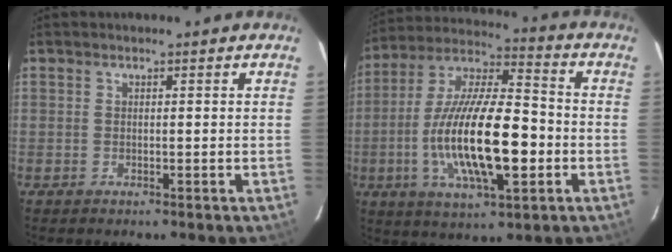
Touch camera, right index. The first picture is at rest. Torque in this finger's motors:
{"motor_torque": [1.40, -0.74, 1.05, 0.21]}